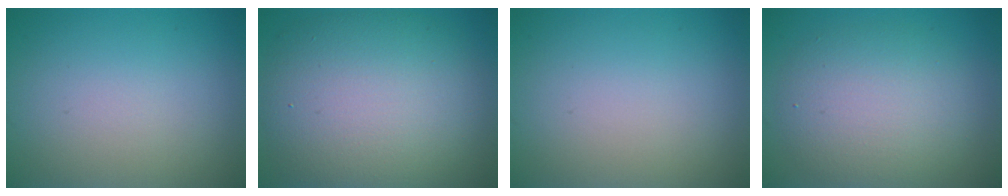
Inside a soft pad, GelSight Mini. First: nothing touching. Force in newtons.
{"total": 10.9, "press": 10.9, "slide": 0.6}
{"total": 0.0}
{"total": 5.7, "press": 5.7, "slide": 0.4}